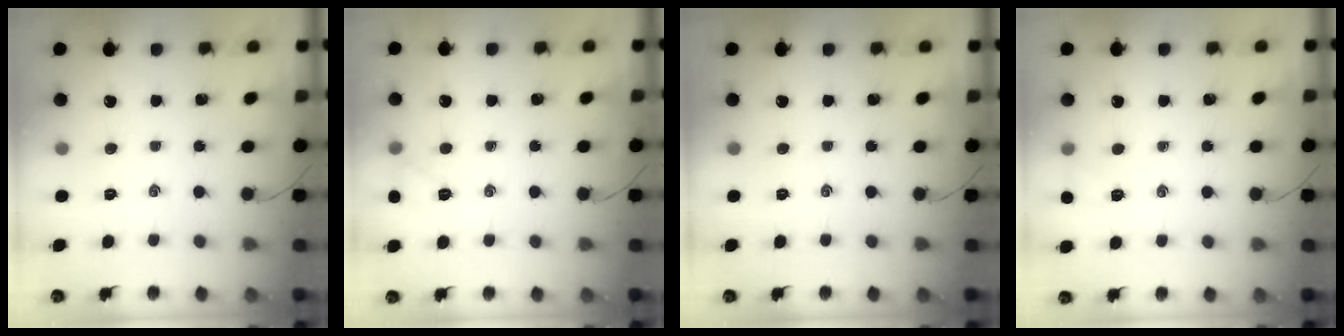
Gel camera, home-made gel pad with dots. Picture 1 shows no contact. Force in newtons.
{"total": 5.5, "press": 5.3, "slide": 1.5}
{"total": 0.0}
{"total": 5.5, "press": 5.3, "slide": 1.5}